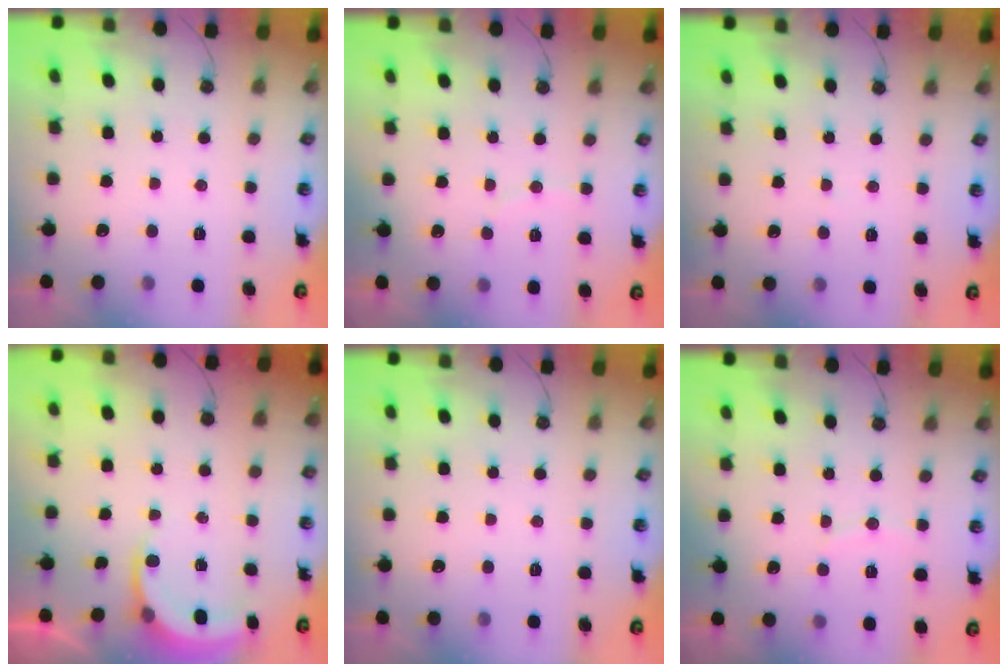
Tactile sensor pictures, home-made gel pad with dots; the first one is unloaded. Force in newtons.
{"total": 3.2, "press": 3.1, "slide": 0.7}
{"total": 4.0, "press": 4.0, "slide": 0.5}
{"total": 5.6, "press": 5.6, "slide": 0.5}
{"total": 0.0}
{"total": 4.0, "press": 3.9, "slide": 0.7}